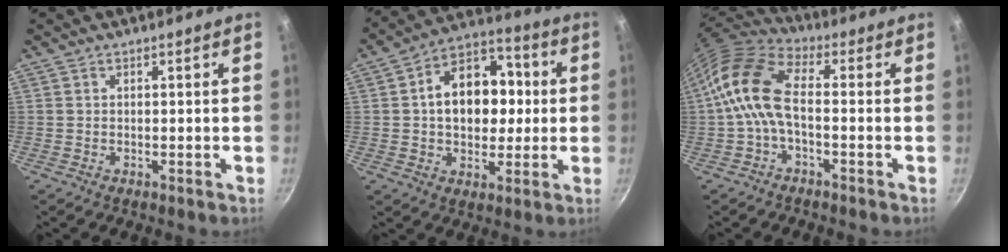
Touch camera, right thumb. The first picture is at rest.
{"total": 16.3, "force": [1.3, 11.6, 11.3], "torque": [-0.129, 0.030, 0.010]}
{"total": 10.9, "force": [-1.2, 5.5, 9.4], "torque": [-0.190, 0.034, -0.042]}